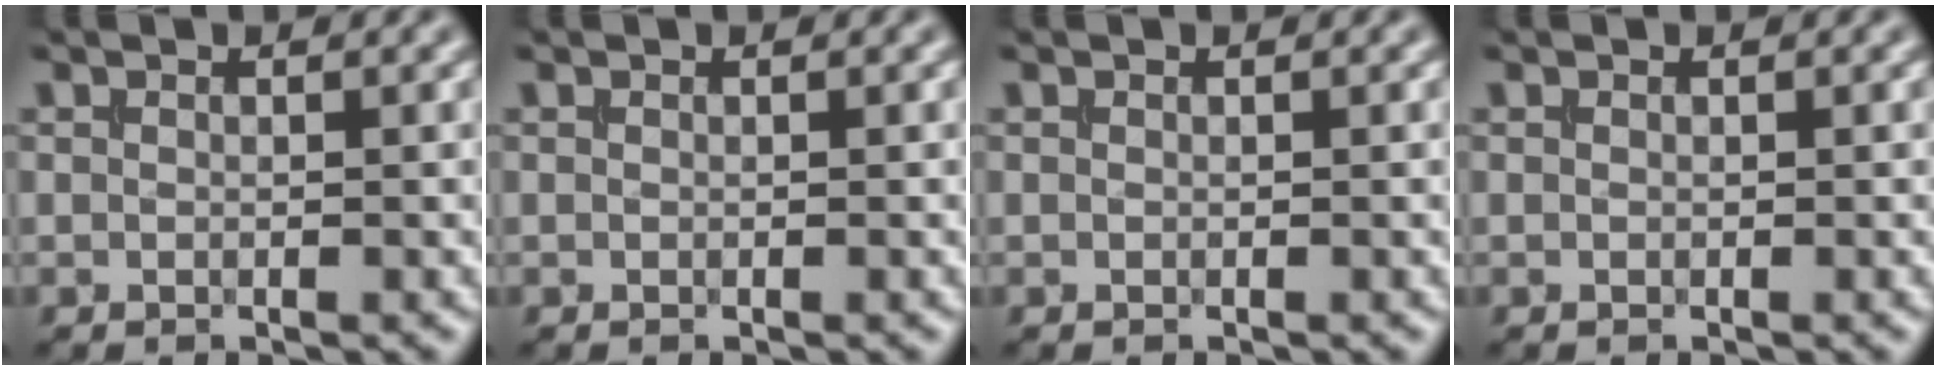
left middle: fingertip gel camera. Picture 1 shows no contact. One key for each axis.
{"total": 0.0}
{"total": 0.0}
{"total": 0.0}